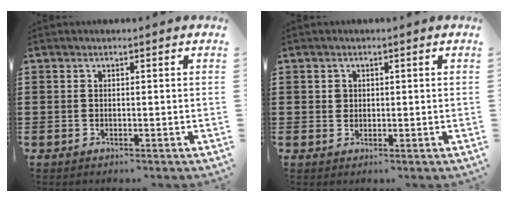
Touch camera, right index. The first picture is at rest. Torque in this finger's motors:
{"motor_torque": [1.07, 1.07, 0.00, 0.00]}